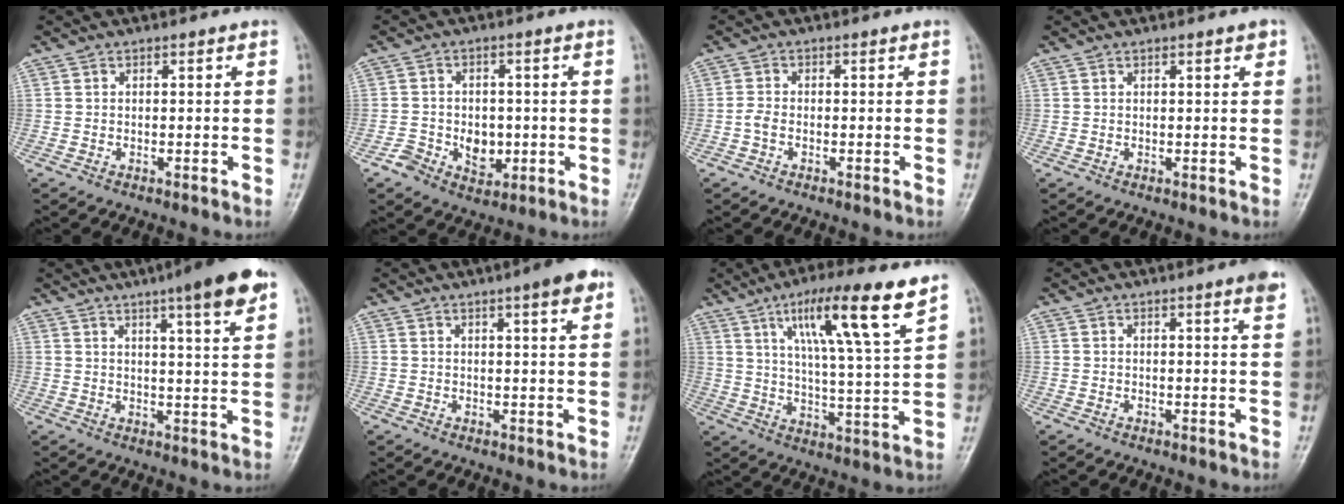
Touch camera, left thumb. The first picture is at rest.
{"total": 6.4, "force": [-1.7, 5.2, 3.4], "torque": [-0.027, 0.009, -0.021]}
{"total": 1.7, "force": [-0.7, 1.0, 1.1], "torque": [-0.021, 0.005, -0.017]}
{"total": 1.3, "force": [0.8, 0.3, 1.0], "torque": [-0.011, -0.001, 0.008]}
{"total": 11.5, "force": [6.8, 1.4, 9.1], "torque": [-0.120, -0.024, 0.090]}
{"total": 6.4, "force": [3.7, 0.9, 5.2], "torque": [-0.066, -0.011, 0.048]}
{"total": 16.3, "force": [9.4, 1.5, 13.3], "torque": [-0.214, -0.038, 0.155]}
{"total": 3.3, "force": [2.1, 0.0, 2.5], "torque": [-0.033, -0.010, 0.027]}